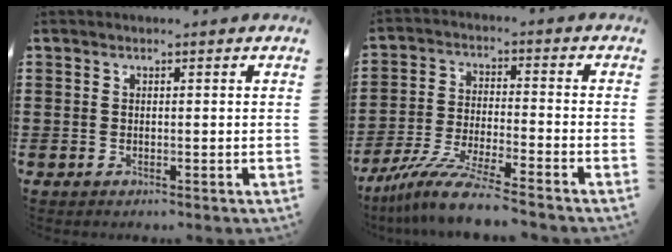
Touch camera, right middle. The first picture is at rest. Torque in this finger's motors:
{"motor_torque": [1.25, -0.88, 0.64, 0.10]}